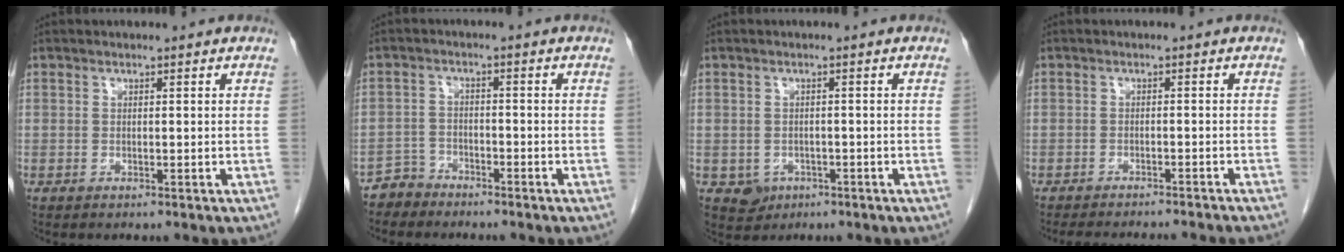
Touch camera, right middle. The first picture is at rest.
{"total": 3.2, "force": [-2.8, 1.3, -0.7], "torque": [0.011, 0.001, -0.056]}
{"total": 3.1, "force": [-1.2, 2.7, 0.7], "torque": [-0.008, 0.005, -0.012]}
{"total": 11.4, "force": [-10.4, 0.6, 4.5], "torque": [-0.048, -0.012, -0.129]}